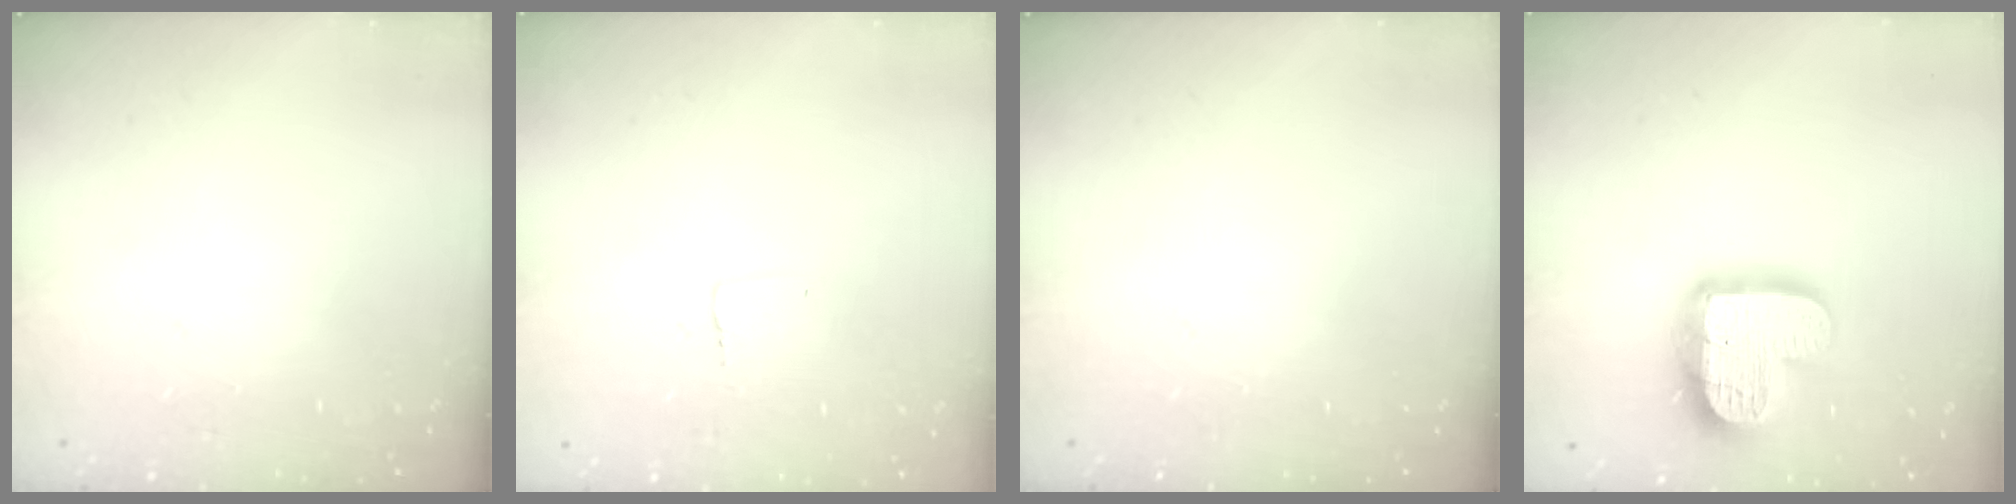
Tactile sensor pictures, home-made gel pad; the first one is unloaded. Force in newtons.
{"total": 2.3, "press": 2.3, "slide": 0.1}
{"total": 0.0}
{"total": 17.0, "press": 17.0, "slide": 1.3}